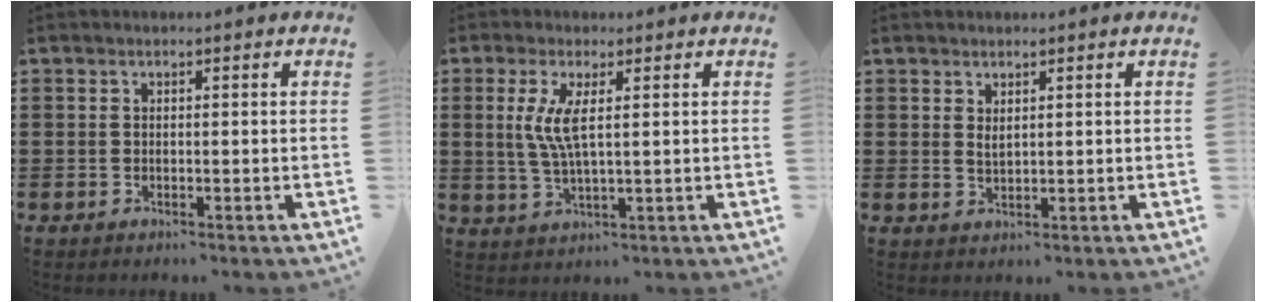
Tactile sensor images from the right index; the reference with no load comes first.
{"total": 5.3, "force": [1.2, 0.8, 5.1], "torque": [-0.115, -0.010, 0.014]}
{"total": 1.6, "force": [1.2, 0.4, 1.0], "torque": [-0.021, 0.000, 0.022]}